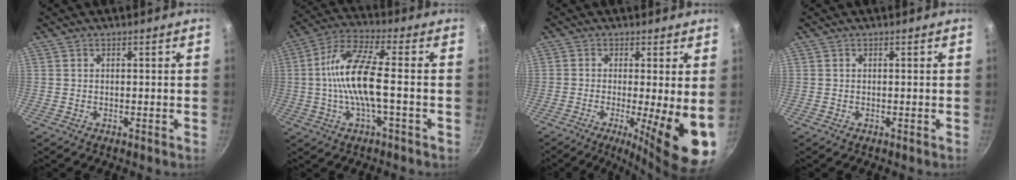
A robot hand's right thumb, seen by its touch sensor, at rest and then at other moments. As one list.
[{"total": 12.2, "force": [-1.1, 3.2, 11.7], "torque": [-0.236, 0.027, -0.032]}, {"total": 12.3, "force": [-2.3, 2.2, 11.9], "torque": [-0.166, -0.018, -0.031]}, {"total": 0.0}]